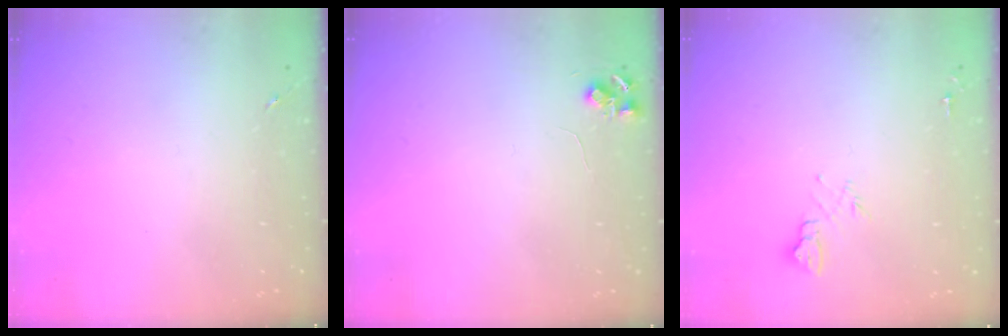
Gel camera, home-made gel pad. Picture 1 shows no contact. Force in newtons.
{"total": 5.8, "press": 5.8, "slide": 0.8}
{"total": 7.1, "press": 7.1, "slide": 0.8}